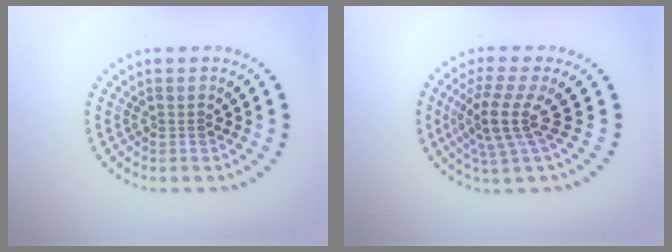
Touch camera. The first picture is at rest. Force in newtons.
{"total": 3.7, "press": 2.7, "slide": 2.5}